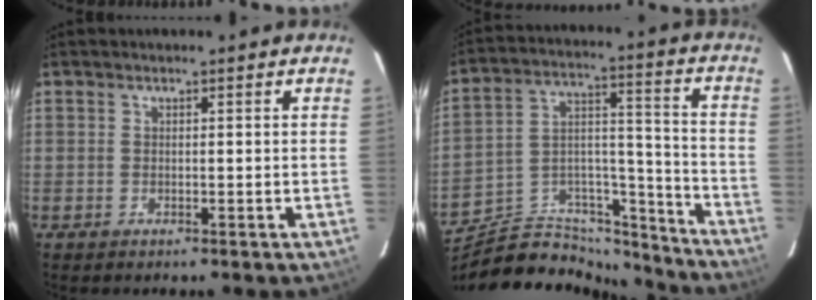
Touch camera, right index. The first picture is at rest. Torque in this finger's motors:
{"motor_torque": [0.31, -1.56, -0.14, -0.08]}